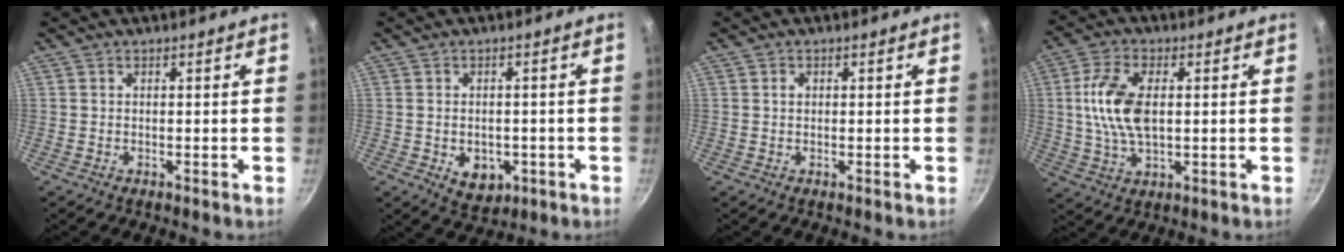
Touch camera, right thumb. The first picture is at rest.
{"total": 6.5, "force": [-1.9, 4.8, 4.0], "torque": [-0.037, 0.002, -0.015]}
{"total": 1.0, "force": [0.2, 0.9, 0.6], "torque": [-0.008, 0.005, 0.004]}
{"total": 11.1, "force": [1.2, 5.8, 9.4], "torque": [-0.181, 0.007, 0.021]}